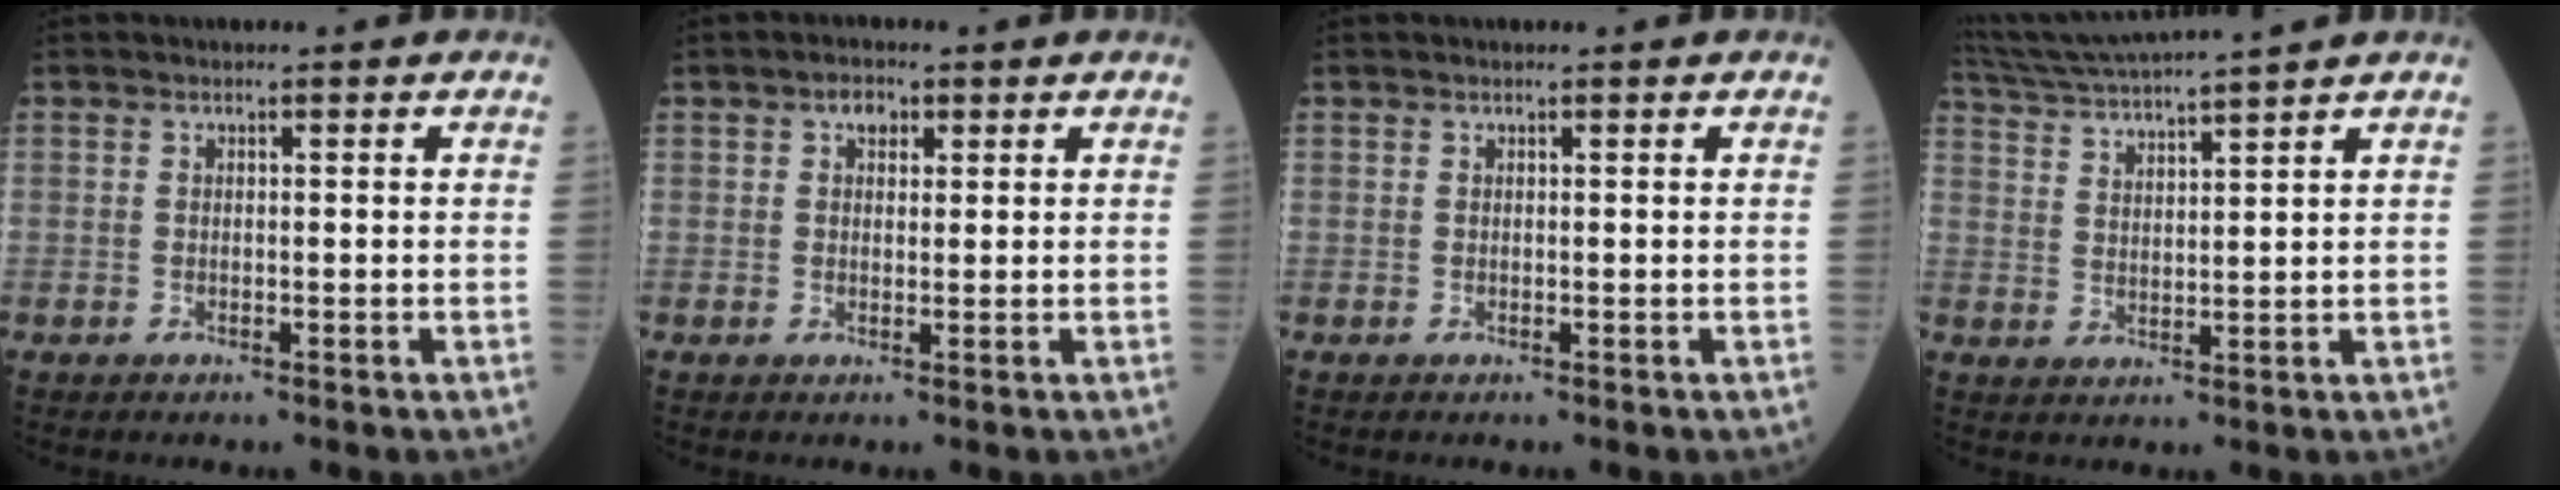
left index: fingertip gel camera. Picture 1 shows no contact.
{"total": 2.2, "force": [1.1, 1.3, 1.3], "torque": [-0.024, 0.009, 0.017]}
{"total": 0.0}
{"total": 11.2, "force": [10.2, -1.8, 4.4], "torque": [-0.087, 0.014, 0.173]}